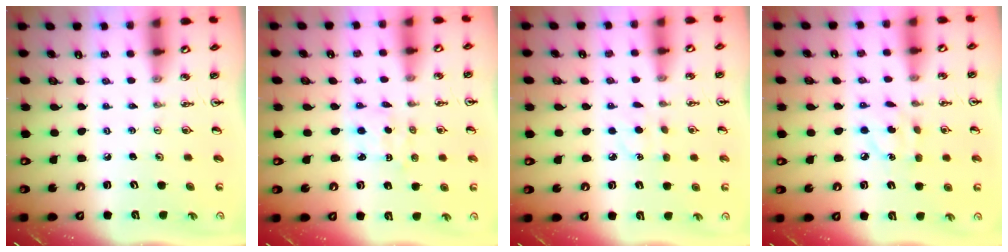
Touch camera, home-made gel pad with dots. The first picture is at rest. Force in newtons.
{"total": 2.0, "press": 1.9, "slide": 0.6}
{"total": 4.3, "press": 4.3, "slide": 0.5}
{"total": 5.3, "press": 5.3, "slide": 0.2}